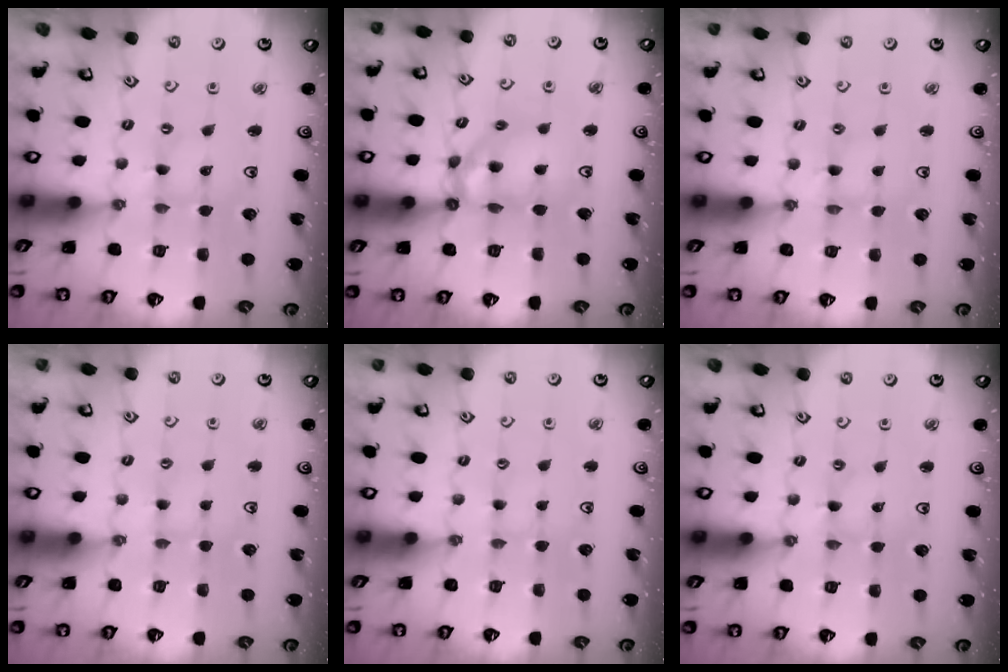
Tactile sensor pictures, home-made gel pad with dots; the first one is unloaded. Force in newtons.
{"total": 12.5, "press": 12.4, "slide": 1.6}
{"total": 0.0}
{"total": 2.5, "press": 2.5, "slide": 0.3}
{"total": 1.2, "press": 1.2, "slide": 0.2}
{"total": 0.0}